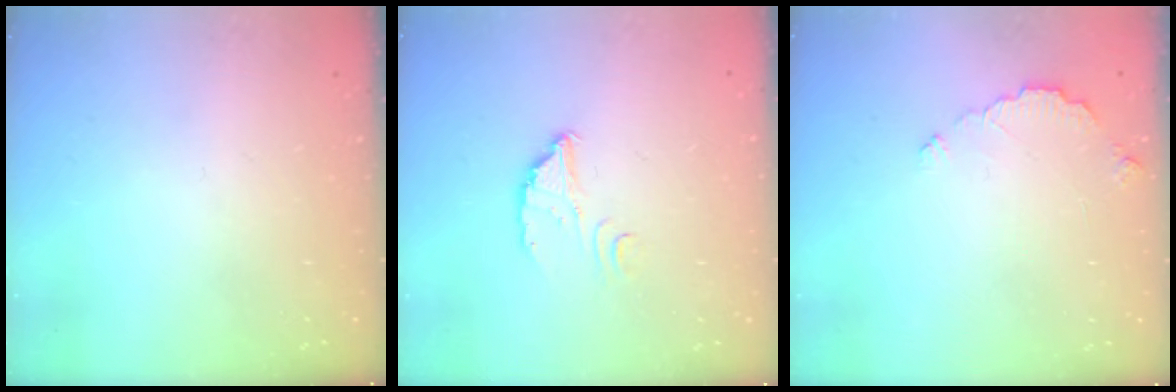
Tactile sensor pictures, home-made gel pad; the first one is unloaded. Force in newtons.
{"total": 3.5, "press": 3.5, "slide": 0.3}
{"total": 4.1, "press": 4.1, "slide": 0.4}